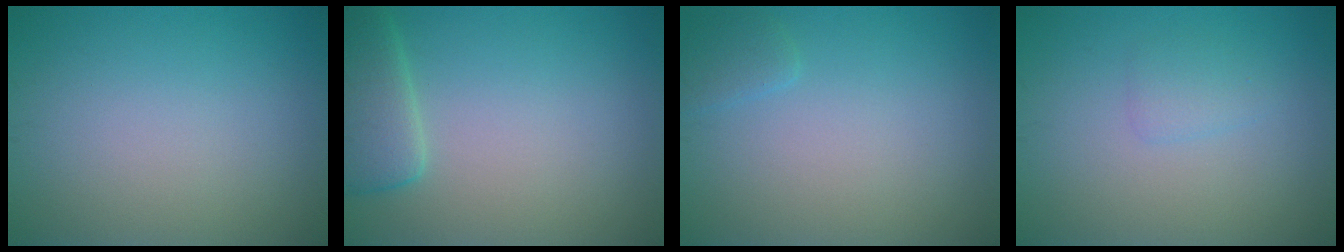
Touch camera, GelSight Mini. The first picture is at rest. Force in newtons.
{"total": 3.8, "press": 3.8, "slide": 0.3}
{"total": 1.0, "press": 1.0, "slide": 0.1}
{"total": 1.2, "press": 1.2, "slide": 0.1}